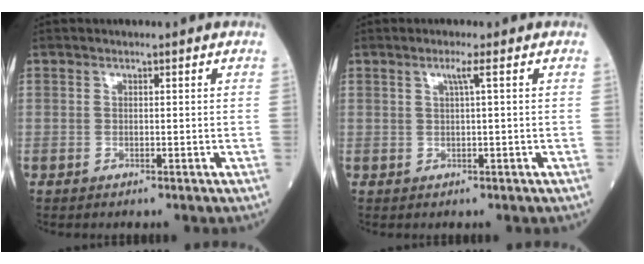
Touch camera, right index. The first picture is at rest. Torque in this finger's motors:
{"motor_torque": [0.10, 0.07, 0.13, 0.05]}